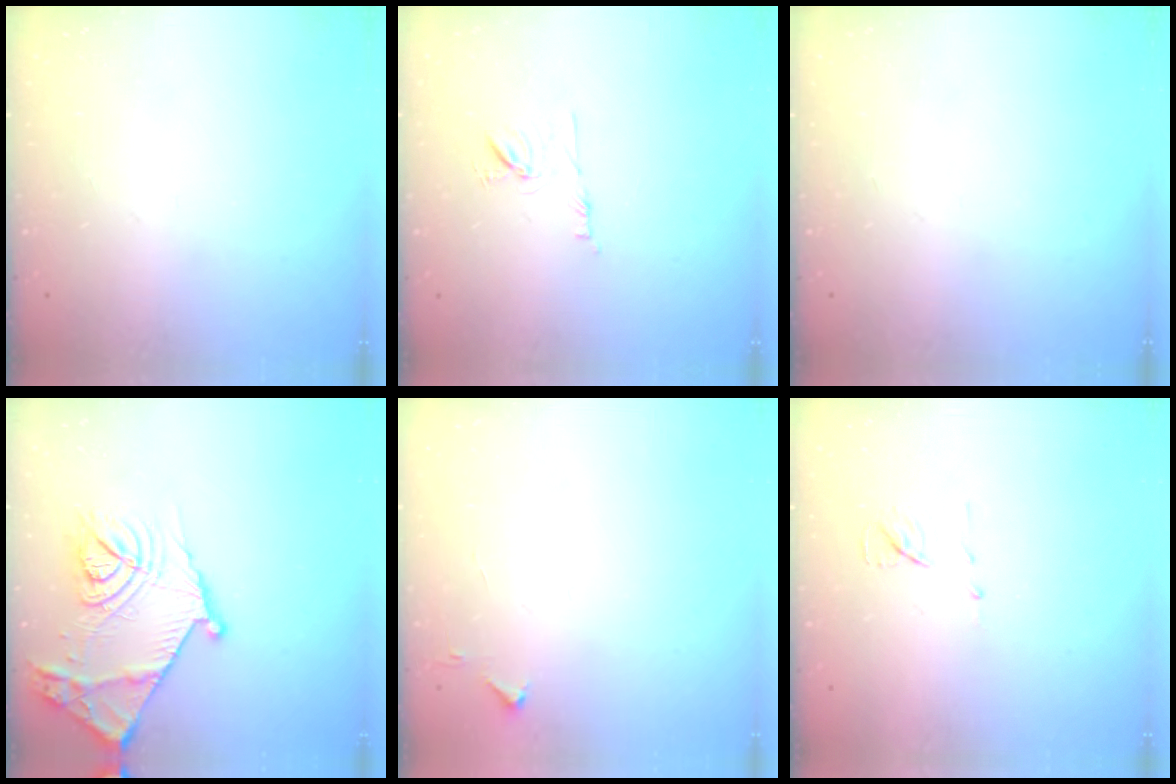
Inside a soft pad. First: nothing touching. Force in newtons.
{"total": 7.5, "press": 7.5, "slide": 0.8}
{"total": 0.0}
{"total": 19.0, "press": 19.0, "slide": 0.7}
{"total": 2.8, "press": 2.8, "slide": 0.4}
{"total": 7.0, "press": 7.0, "slide": 0.3}